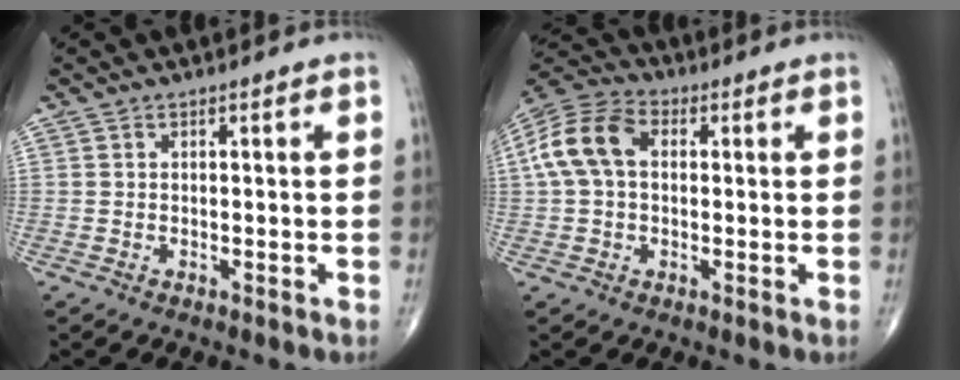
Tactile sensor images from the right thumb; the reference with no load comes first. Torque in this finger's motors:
{"motor_torque": [-0.36, 0.75, 0.43, 0.06, 0.15]}